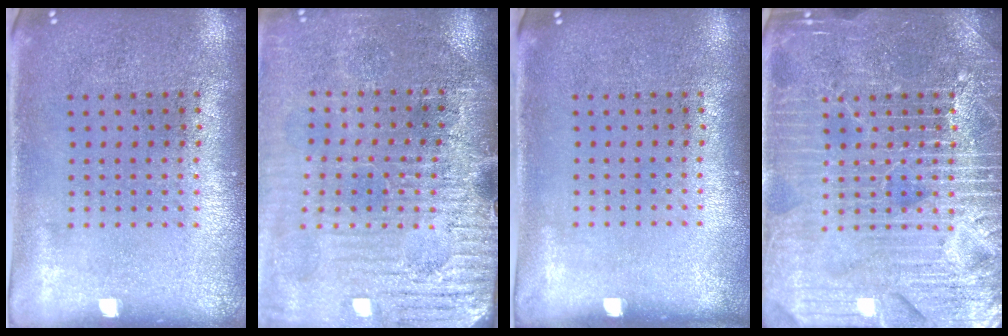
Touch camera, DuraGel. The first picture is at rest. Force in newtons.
{"total": 3.6, "press": 3.5, "slide": 0.9}
{"total": 0.0}
{"total": 7.2, "press": 7.1, "slide": 1.0}